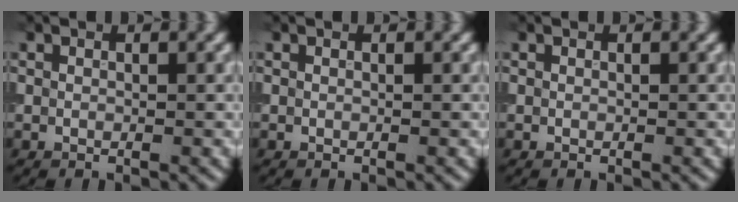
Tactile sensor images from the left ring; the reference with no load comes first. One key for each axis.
{"total": 0.0}
{"total": 0.0}